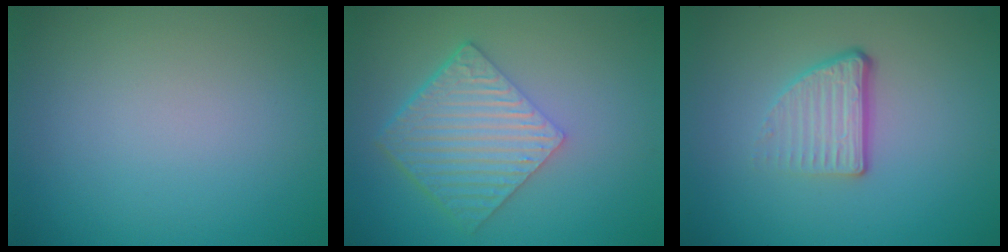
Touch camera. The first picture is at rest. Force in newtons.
{"total": 6.5, "press": 4.4, "slide": 4.7}
{"total": 3.6, "press": 2.2, "slide": 2.8}